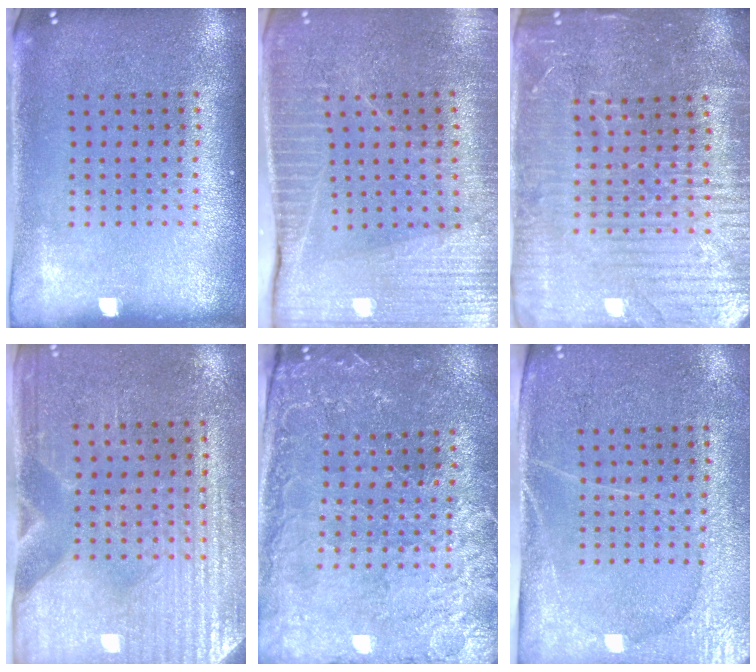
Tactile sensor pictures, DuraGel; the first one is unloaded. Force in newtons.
{"total": 3.6, "press": 3.5, "slide": 0.4}
{"total": 4.4, "press": 4.1, "slide": 1.5}
{"total": 3.1, "press": 2.8, "slide": 1.4}
{"total": 1.2, "press": 1.2, "slide": 0.4}
{"total": 3.0, "press": 2.8, "slide": 1.2}